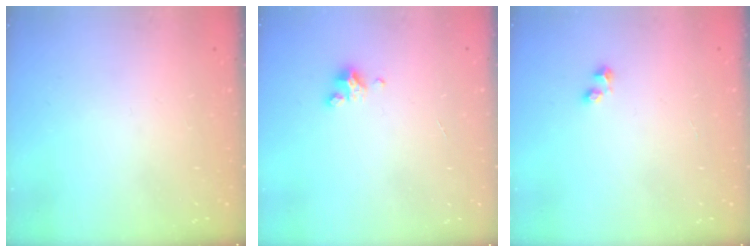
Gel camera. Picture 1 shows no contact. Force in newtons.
{"total": 2.9, "press": 2.9, "slide": 0.3}
{"total": 1.6, "press": 1.4, "slide": 0.6}